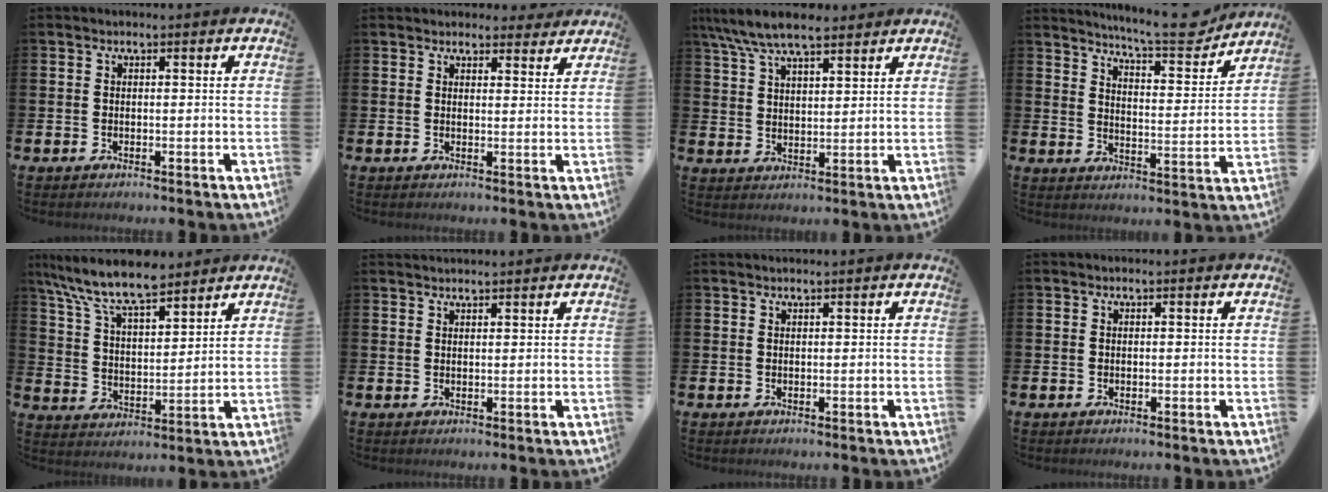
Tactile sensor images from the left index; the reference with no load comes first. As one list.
[{"total": 2.8, "force": [2.7, 0.8, 0.0], "torque": [0.001, -0.011, 0.048]}, {"total": 8.0, "force": [7.1, 1.8, 3.3], "torque": [-0.090, -0.017, 0.131]}, {"total": 8.3, "force": [7.9, 0.5, 2.7], "torque": [-0.061, -0.052, 0.136]}, {"total": 9.7, "force": [8.5, 2.3, 4.1], "torque": [-0.116, -0.036, 0.153]}, {"total": 1.5, "force": [1.5, 0.1, 0.1], "torque": [-0.002, -0.003, 0.028]}, {"total": 0.0}, {"total": 0.0}]